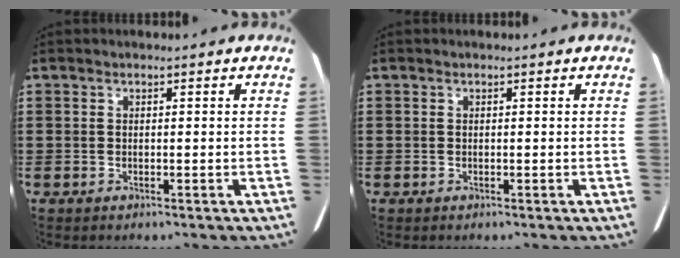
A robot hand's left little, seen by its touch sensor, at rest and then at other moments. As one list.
[{"total": 0.0}]